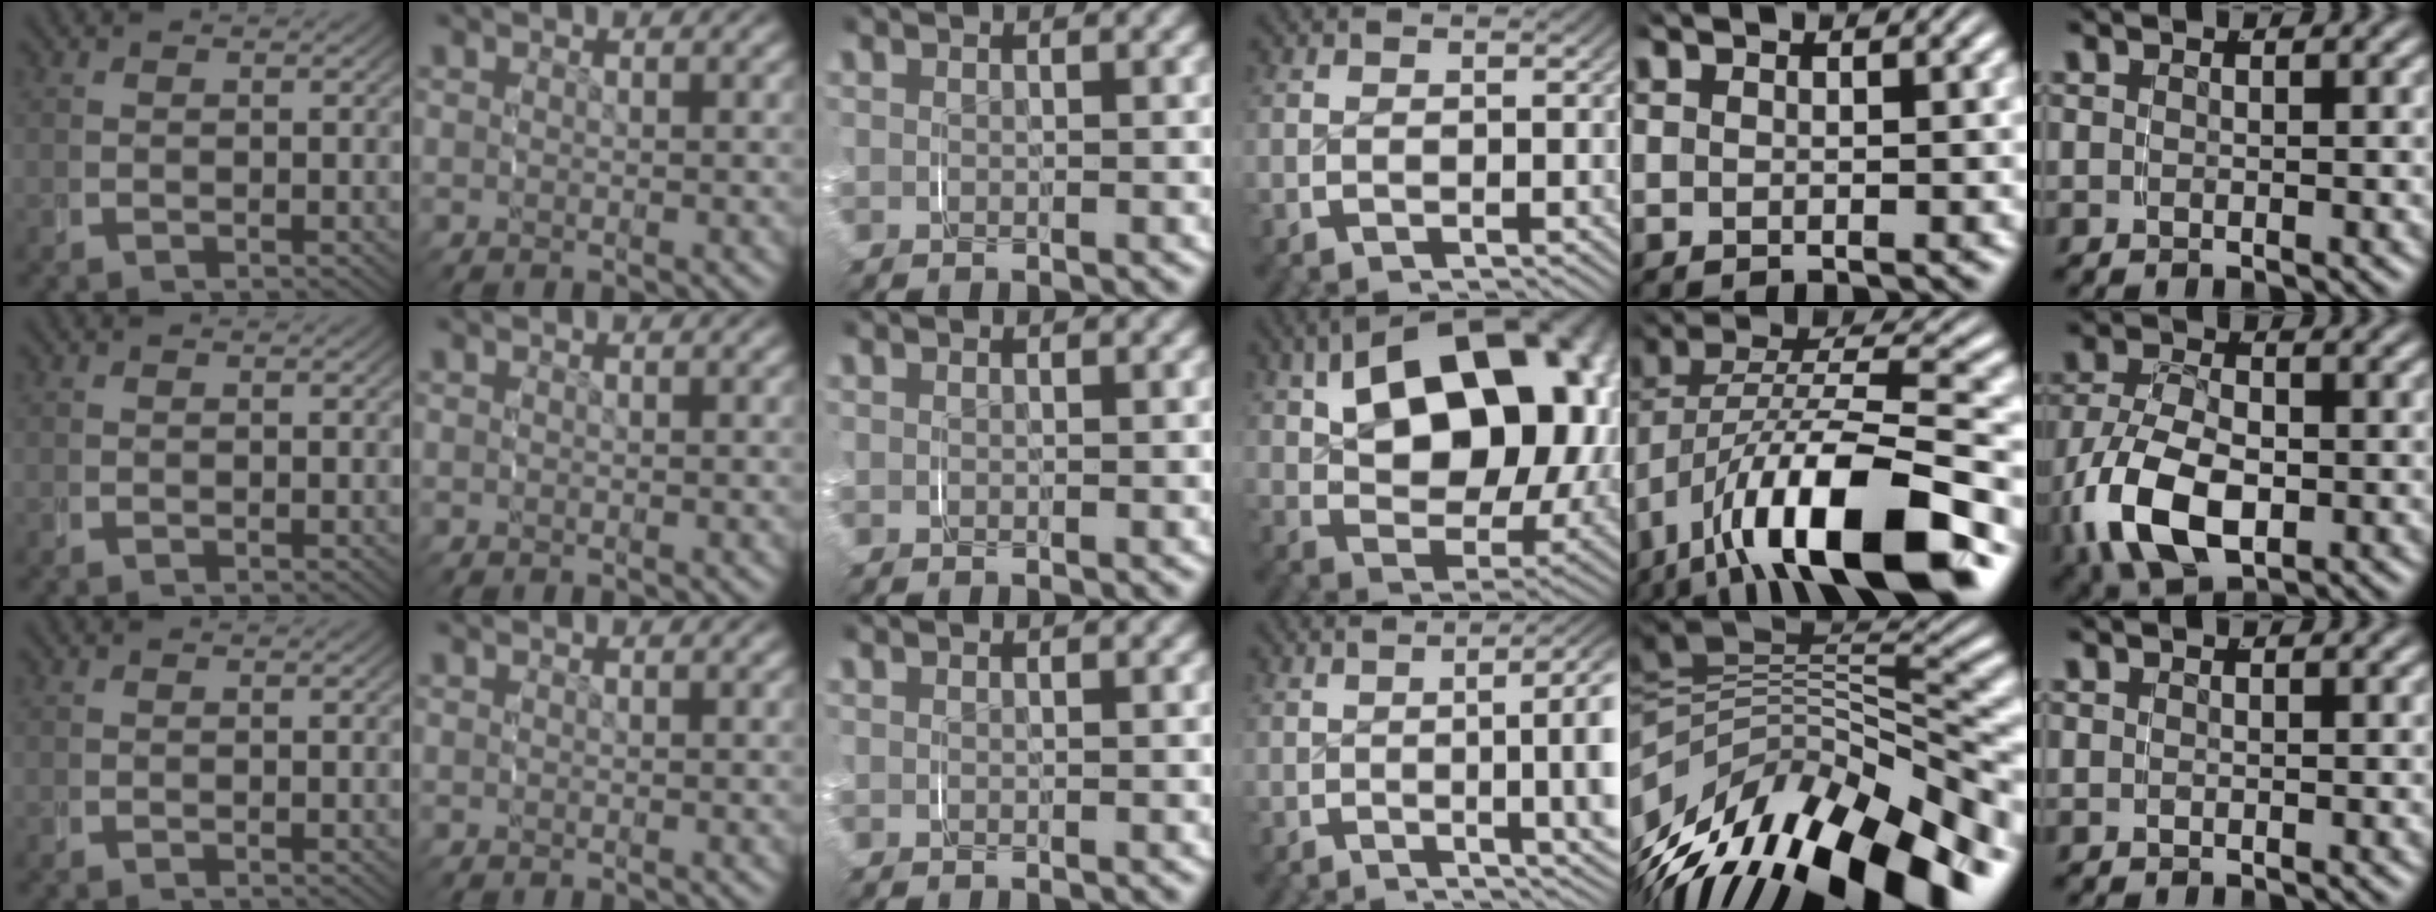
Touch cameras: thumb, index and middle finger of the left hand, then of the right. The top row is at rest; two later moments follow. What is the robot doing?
{"motion": "grasp_and_lifting", "object": "keyboard"}